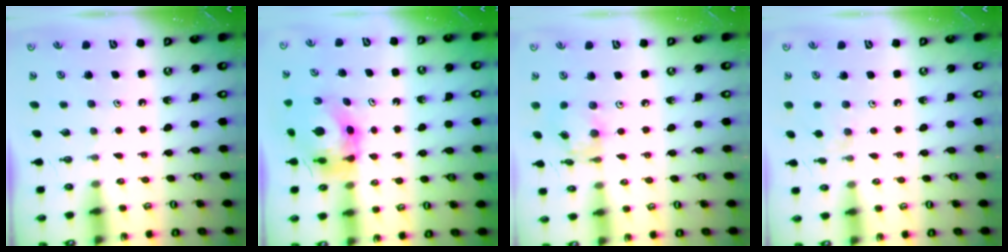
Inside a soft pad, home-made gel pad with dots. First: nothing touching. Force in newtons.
{"total": 6.6, "press": 6.6, "slide": 0.6}
{"total": 11.2, "press": 11.2, "slide": 0.9}
{"total": 3.0, "press": 2.9, "slide": 0.5}